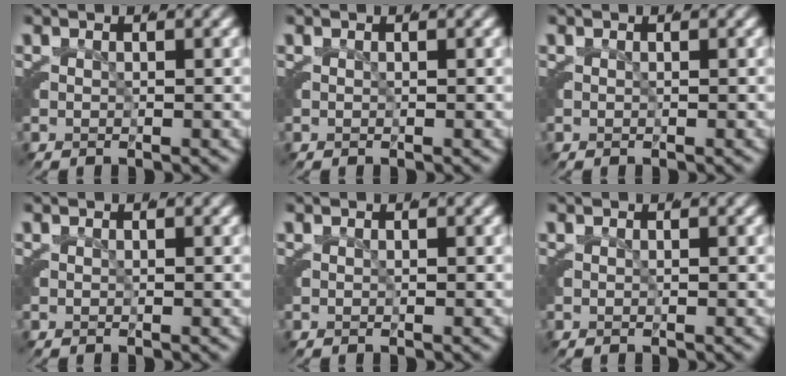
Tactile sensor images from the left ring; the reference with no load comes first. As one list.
[{"total": 0.0}, {"total": 0.0}, {"total": 0.0}, {"total": 0.0}, {"total": 0.0}]